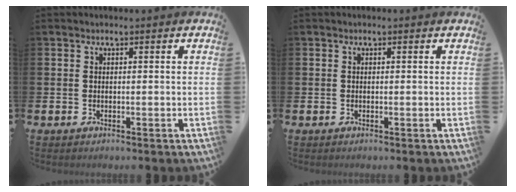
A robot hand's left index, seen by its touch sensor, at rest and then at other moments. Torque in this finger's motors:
{"motor_torque": [0.65, -1.33, 0.22, 0.03]}